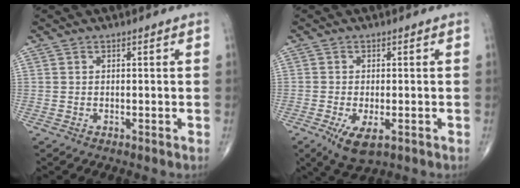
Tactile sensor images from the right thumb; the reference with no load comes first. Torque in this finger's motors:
{"motor_torque": [0.38, 0.15, 0.26, 0.19, 0.14]}